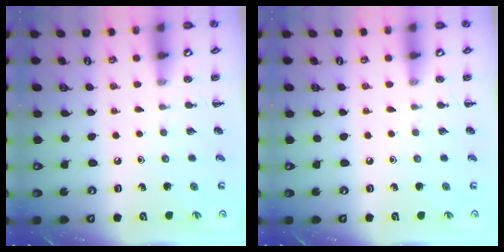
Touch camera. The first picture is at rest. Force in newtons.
{"total": 0.0}